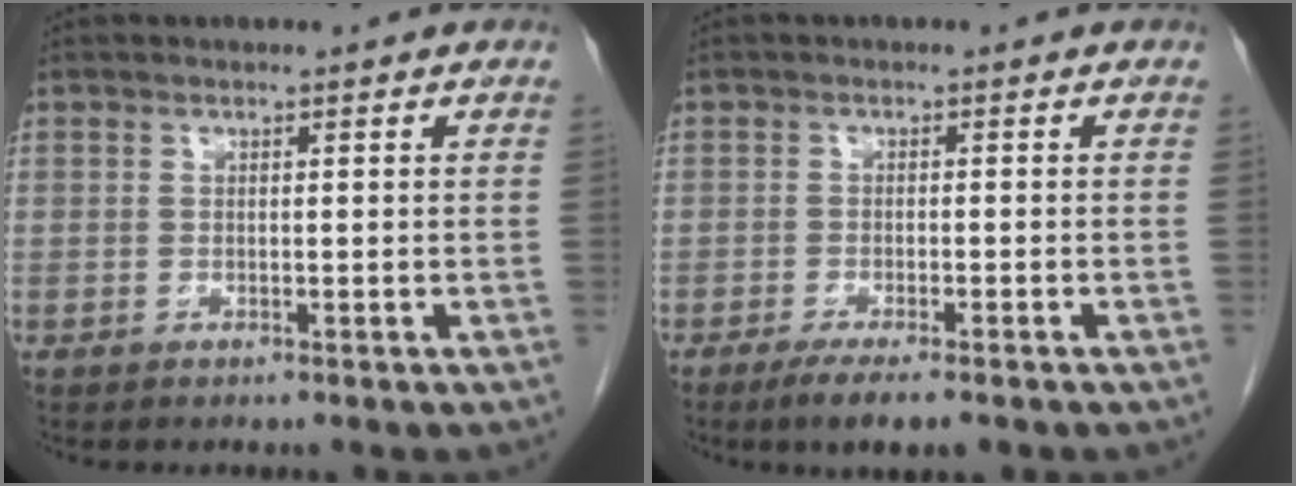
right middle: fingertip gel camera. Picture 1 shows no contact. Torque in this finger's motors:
{"motor_torque": [0.13, 0.00, 0.04, 0.02]}